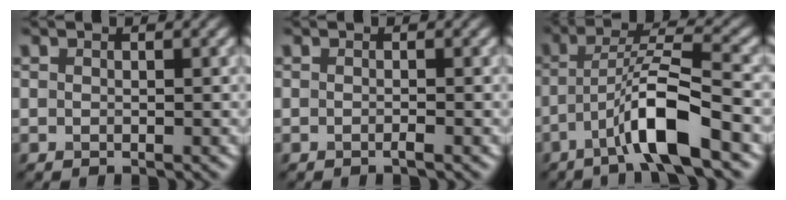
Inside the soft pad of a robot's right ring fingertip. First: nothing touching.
{"total": 0.5, "force": [-0.3, 0.0, 0.4], "torque": [-0.009, 0.000, -0.007]}
{"total": 6.9, "force": [-3.2, 1.1, 6.0], "torque": [-0.107, 0.013, -0.061]}